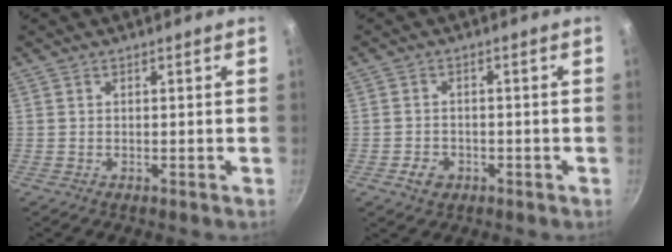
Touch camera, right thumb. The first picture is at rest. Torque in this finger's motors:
{"motor_torque": [-0.25, 0.21, -0.18, -0.01, 0.07]}